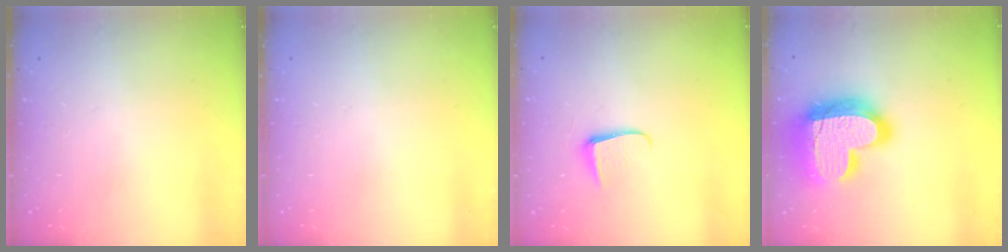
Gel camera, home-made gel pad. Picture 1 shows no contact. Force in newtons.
{"total": 0.0}
{"total": 6.0, "press": 6.0, "slide": 0.8}
{"total": 26.4, "press": 26.3, "slide": 2.0}